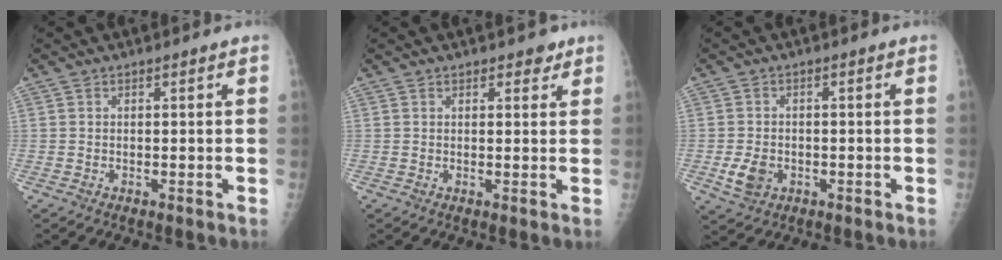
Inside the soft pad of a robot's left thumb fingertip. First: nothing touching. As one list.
[{"total": 2.2, "force": [1.5, 1.3, 0.9], "torque": [0.007, -0.006, 0.015]}, {"total": 4.8, "force": [-1.5, 3.6, 2.8], "torque": [-0.049, 0.002, -0.022]}]